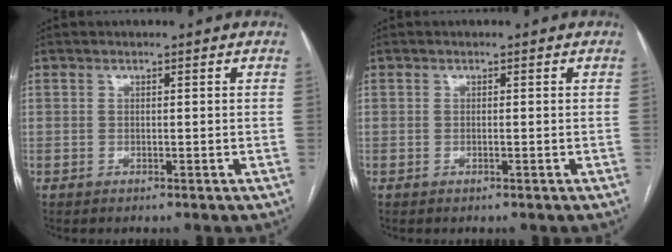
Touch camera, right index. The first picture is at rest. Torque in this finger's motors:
{"motor_torque": [-0.14, 0.14, -0.01, -0.01]}